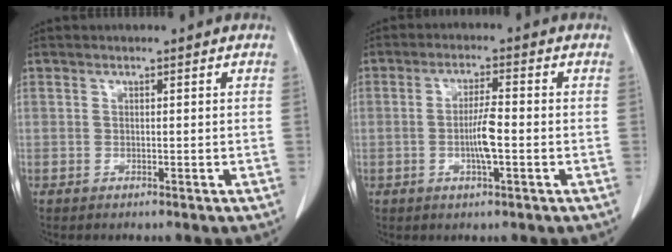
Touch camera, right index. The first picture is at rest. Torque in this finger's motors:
{"motor_torque": [0.20, 0.10, 0.11, 0.04]}